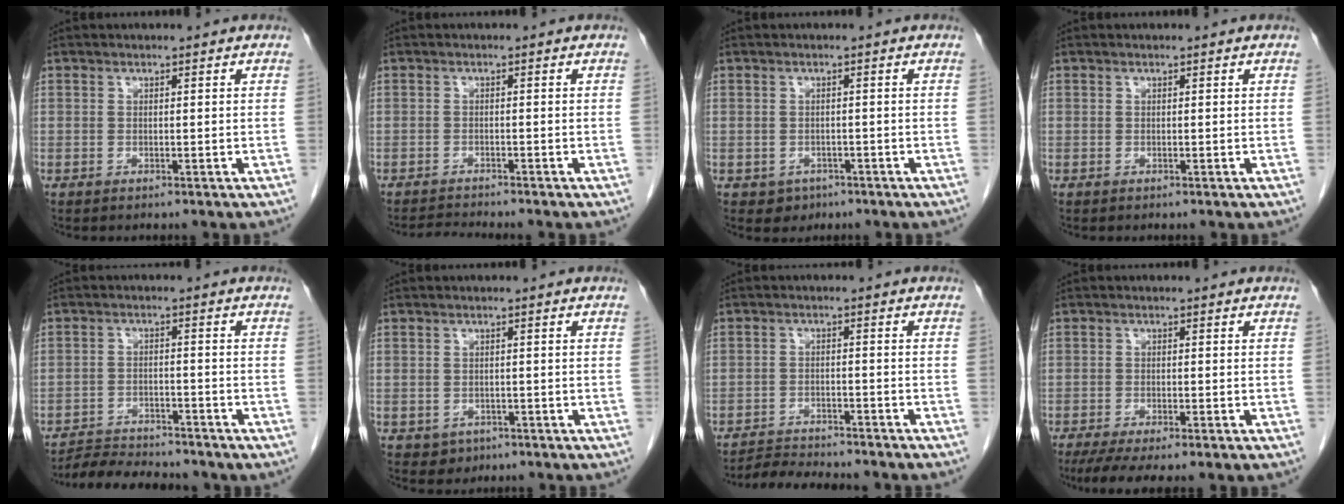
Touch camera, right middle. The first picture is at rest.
{"total": 2.5, "force": [-2.3, -0.9, 0.1], "torque": [-0.012, -0.017, -0.040]}
{"total": 2.0, "force": [-1.1, 1.7, 0.3], "torque": [-0.009, 0.005, -0.009]}
{"total": 0.0}
{"total": 8.1, "force": [-7.8, 1.4, 1.9], "torque": [-0.032, -0.003, -0.120]}
{"total": 1.8, "force": [-0.9, 1.5, 0.3], "torque": [-0.008, 0.004, -0.007]}
{"total": 6.3, "force": [-6.1, -0.4, 1.4], "torque": [-0.024, -0.014, -0.097]}
{"total": 7.4, "force": [-5.5, 0.7, 4.9], "torque": [-0.072, -0.016, -0.083]}